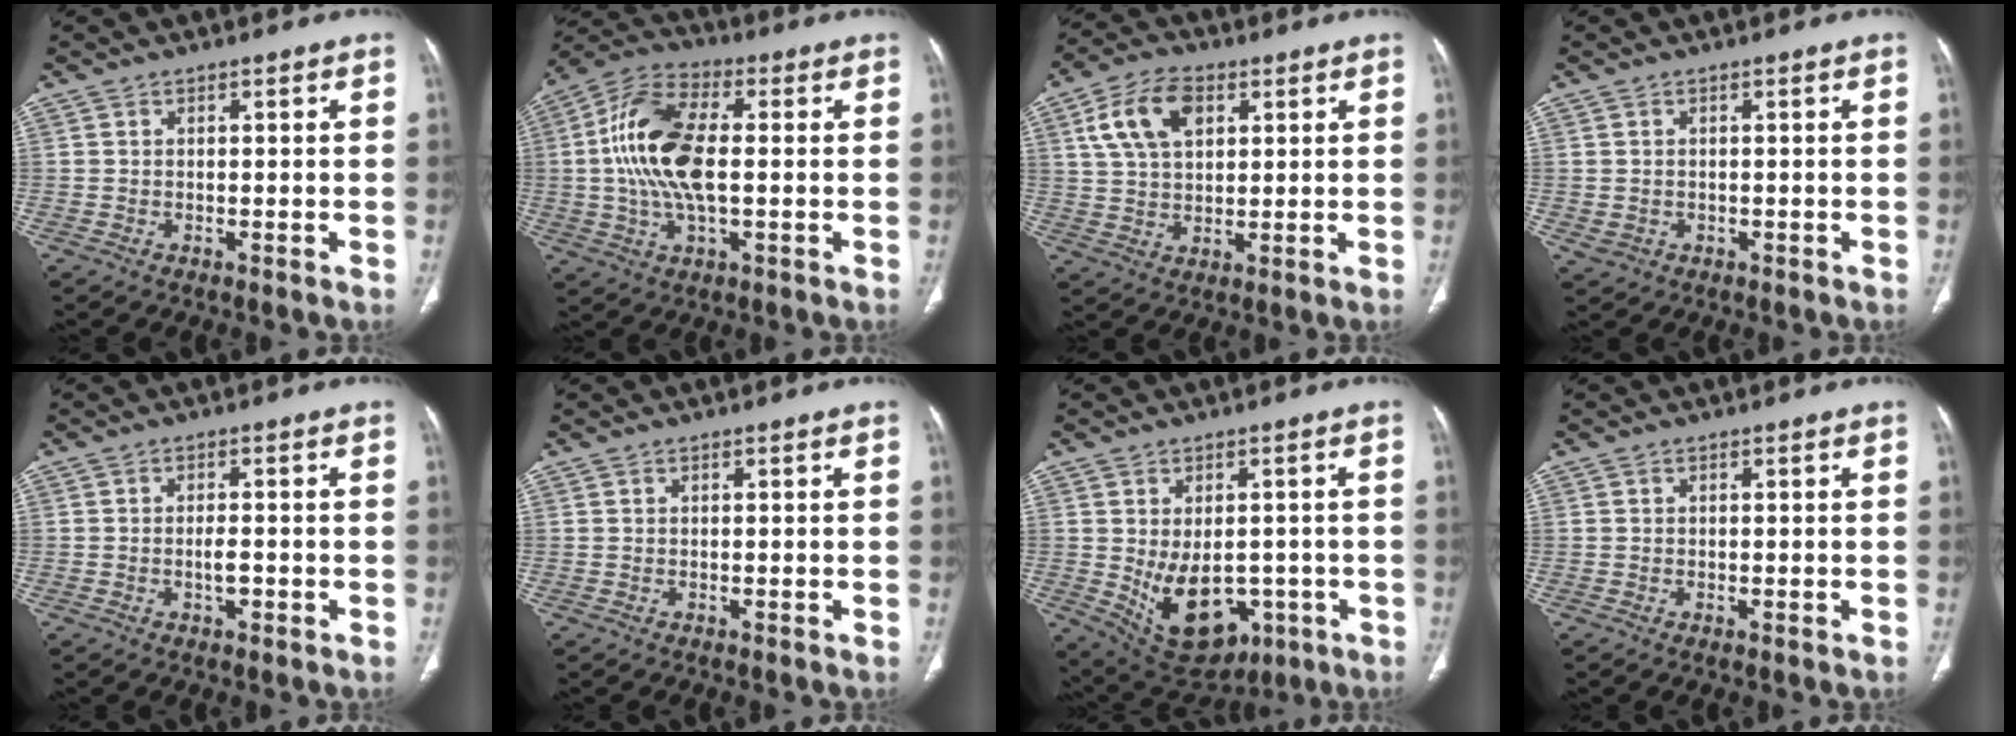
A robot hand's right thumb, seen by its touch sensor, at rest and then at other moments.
{"total": 15.5, "force": [0.5, 7.4, 13.6], "torque": [-0.277, 0.017, 0.002]}
{"total": 11.1, "force": [4.2, 6.8, 7.6], "torque": [-0.133, 0.001, 0.077]}
{"total": 1.8, "force": [-0.1, 1.6, 0.7], "torque": [-0.017, 0.004, 0.008]}
{"total": 2.4, "force": [-0.6, 1.2, 2.0], "torque": [-0.033, 0.002, -0.010]}
{"total": 0.0}
{"total": 13.9, "force": [-2.8, 9.2, 10.0], "torque": [-0.129, -0.003, -0.009]}
{"total": 0.6, "force": [-0.1, 0.4, 0.5], "torque": [-0.008, -0.003, -0.001]}